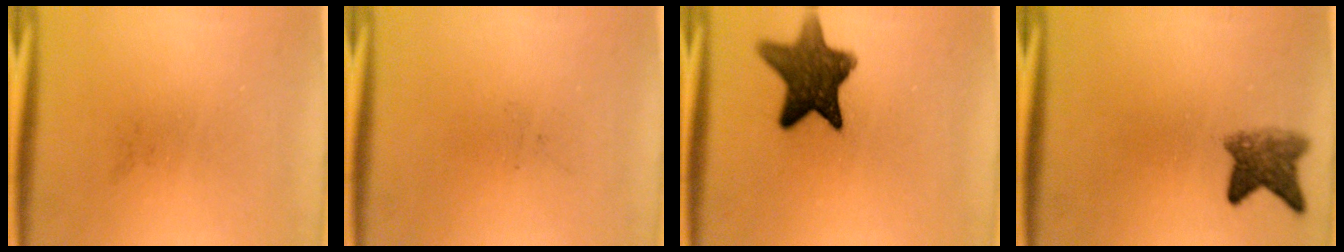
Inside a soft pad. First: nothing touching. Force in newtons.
{"total": 0.0}
{"total": 11.5}
{"total": 4.5}